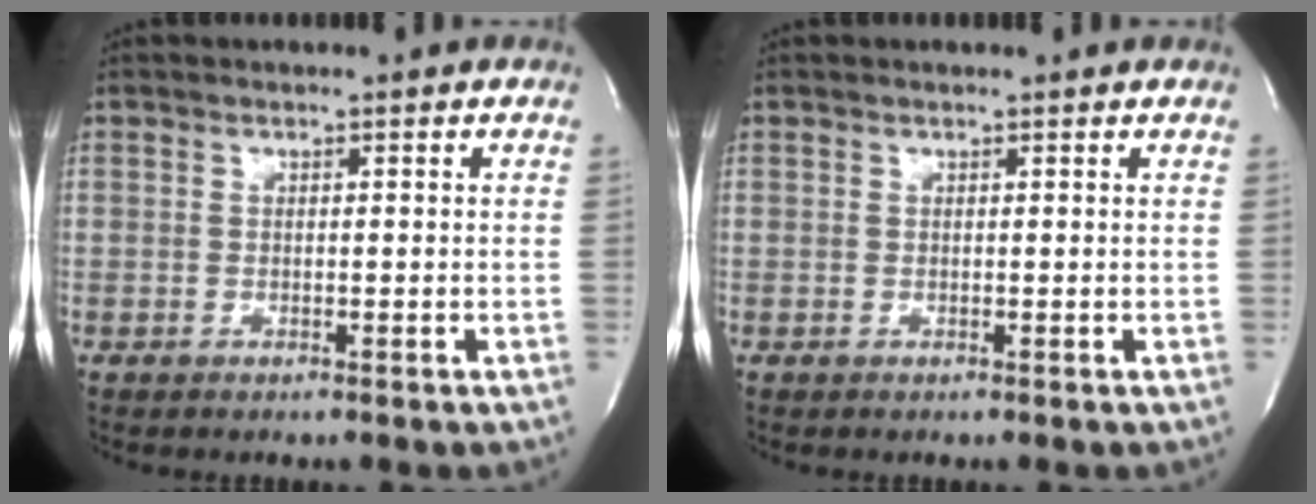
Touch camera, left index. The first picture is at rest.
{"total": 1.4, "force": [1.3, 0.0, 0.4], "torque": [-0.011, 0.007, 0.015]}